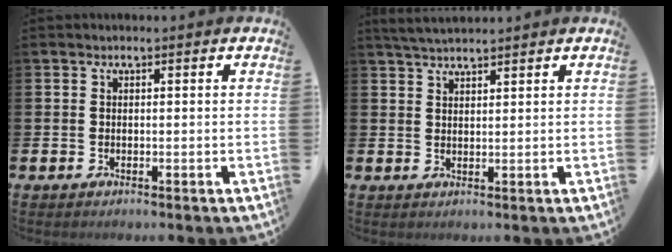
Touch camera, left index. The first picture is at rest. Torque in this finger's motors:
{"motor_torque": [0.01, -0.03, 0.25, 0.09]}